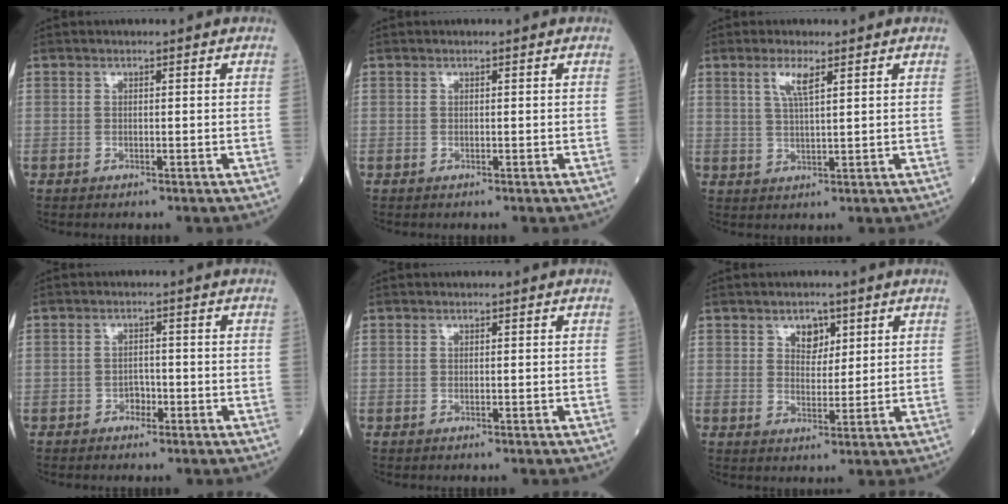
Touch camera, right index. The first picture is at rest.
{"total": 0.0}
{"total": 3.8, "force": [1.9, 0.3, 3.2], "torque": [-0.069, 0.001, 0.038]}
{"total": 1.7, "force": [-1.0, 1.2, 0.8], "torque": [-0.004, 0.008, -0.017]}
{"total": 0.0}
{"total": 3.6, "force": [2.0, 2.4, 2.0], "torque": [-0.027, 0.002, 0.034]}